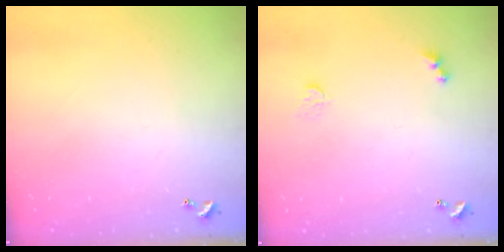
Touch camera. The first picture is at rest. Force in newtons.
{"total": 2.9, "press": 2.8, "slide": 0.7}